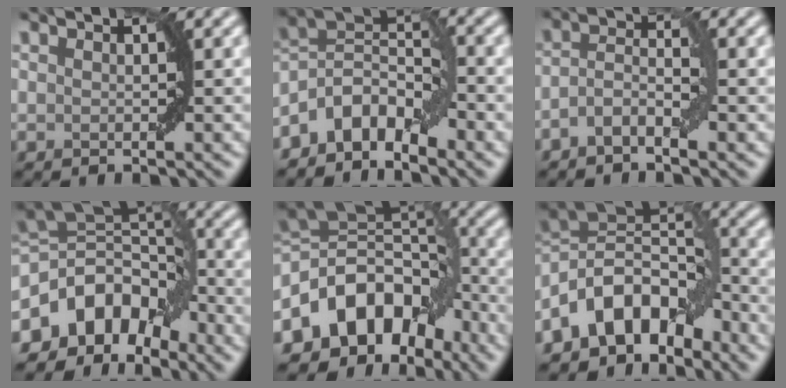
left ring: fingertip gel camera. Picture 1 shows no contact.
{"total": 5.6, "force": [-3.6, 2.8, 3.2], "torque": [-0.044, 0.012, -0.079]}
{"total": 2.7, "force": [-1.4, 1.0, 2.1], "torque": [-0.042, 0.008, -0.033]}
{"total": 9.0, "force": [-4.7, 6.1, 4.6], "torque": [-0.068, 0.016, -0.102]}
{"total": 11.1, "force": [-5.3, 7.8, 5.9], "torque": [-0.094, 0.020, -0.106]}
{"total": 9.5, "force": [-5.5, 5.6, 5.3], "torque": [-0.073, 0.019, -0.121]}